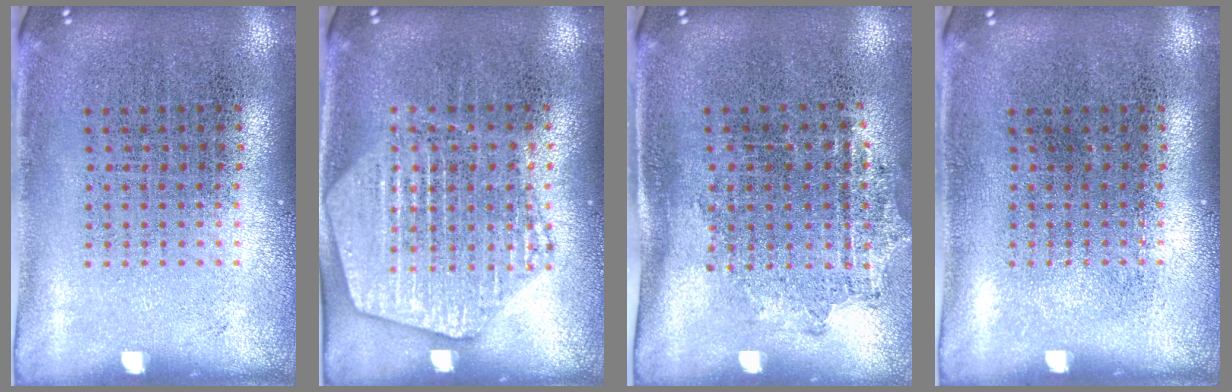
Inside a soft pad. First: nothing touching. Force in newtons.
{"total": 1.9, "press": 1.9, "slide": 0.3}
{"total": 1.3, "press": 1.0, "slide": 0.9}
{"total": 0.0}